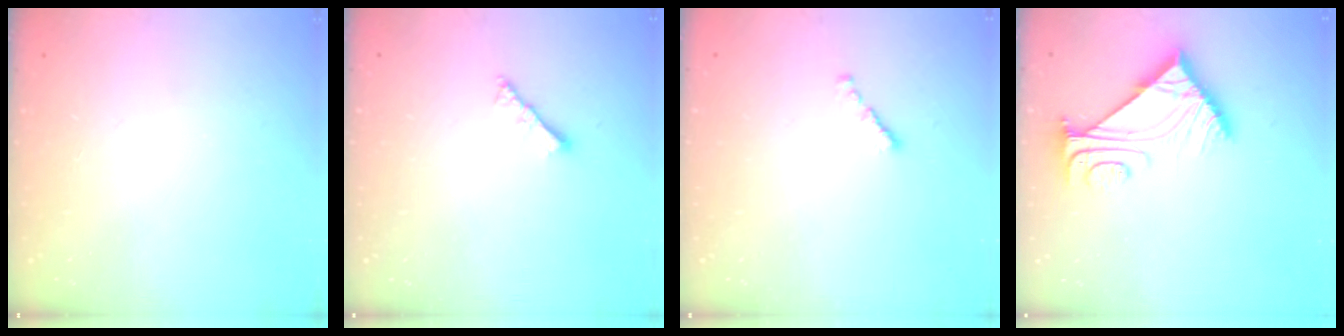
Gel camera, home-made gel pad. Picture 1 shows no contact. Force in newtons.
{"total": 2.8, "press": 2.8, "slide": 0.6}
{"total": 1.3, "press": 1.1, "slide": 0.6}
{"total": 7.5, "press": 7.4, "slide": 0.8}